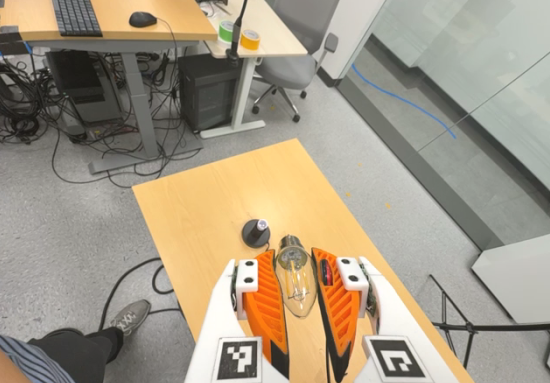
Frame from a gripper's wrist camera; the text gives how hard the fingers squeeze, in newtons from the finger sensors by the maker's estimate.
{"total": 22.9, "left": 25.9, "right": 19.8}